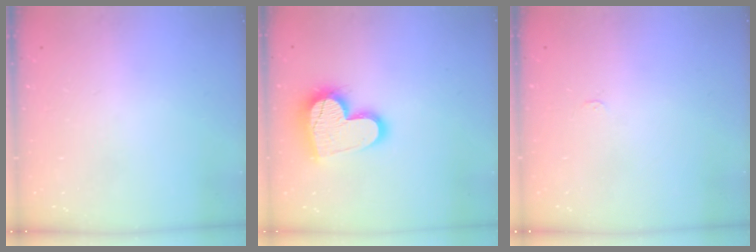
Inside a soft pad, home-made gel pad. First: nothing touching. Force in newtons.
{"total": 16.5, "press": 16.5, "slide": 1.1}
{"total": 2.4, "press": 2.4, "slide": 0.3}